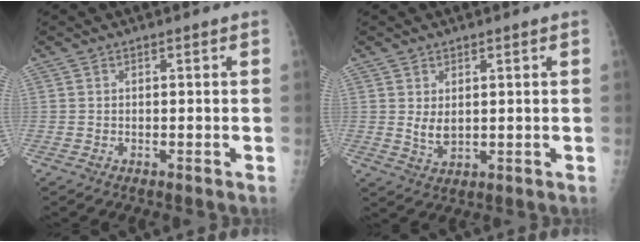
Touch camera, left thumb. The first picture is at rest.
{"total": 3.4, "force": [0.8, 1.9, 2.6], "torque": [-0.039, -0.012, 0.021]}